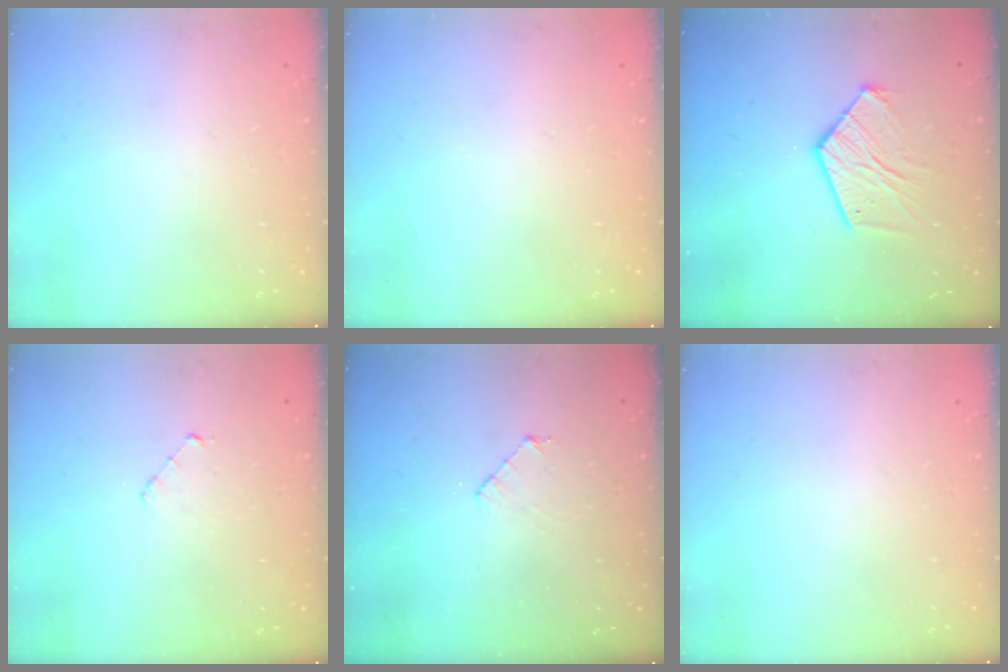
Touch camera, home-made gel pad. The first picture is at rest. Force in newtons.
{"total": 0.0}
{"total": 12.0, "press": 11.9, "slide": 1.0}
{"total": 2.9, "press": 2.9, "slide": 0.2}
{"total": 4.9, "press": 4.8, "slide": 0.3}
{"total": 0.0}